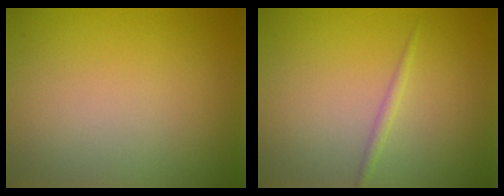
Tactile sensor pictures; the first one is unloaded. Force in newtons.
{"total": 0.9, "press": 0.9, "slide": 0.1}